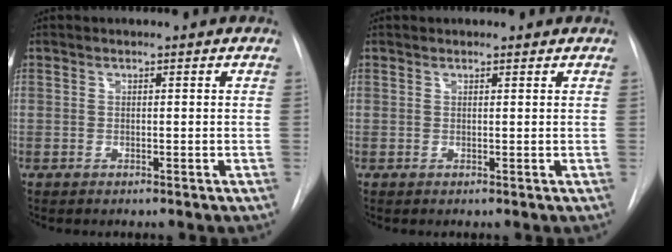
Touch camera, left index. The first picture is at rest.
{"total": 0.9, "force": [0.8, 0.3, 0.0], "torque": [-0.005, 0.010, 0.014]}